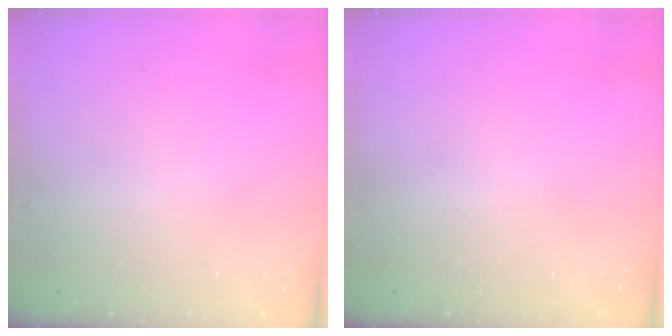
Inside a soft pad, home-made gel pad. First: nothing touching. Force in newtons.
{"total": 0.0}